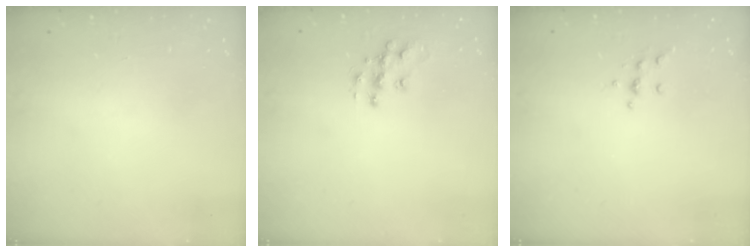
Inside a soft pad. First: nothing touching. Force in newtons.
{"total": 10.2, "press": 10.2, "slide": 0.7}
{"total": 4.8, "press": 4.7, "slide": 0.8}